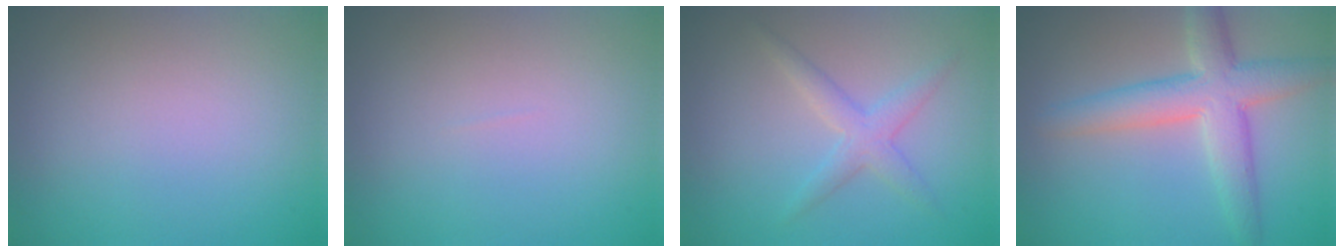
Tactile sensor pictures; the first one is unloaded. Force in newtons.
{"total": 0.0}
{"total": 2.5, "press": 2.5, "slide": 0.1}
{"total": 5.8, "press": 5.8, "slide": 0.3}